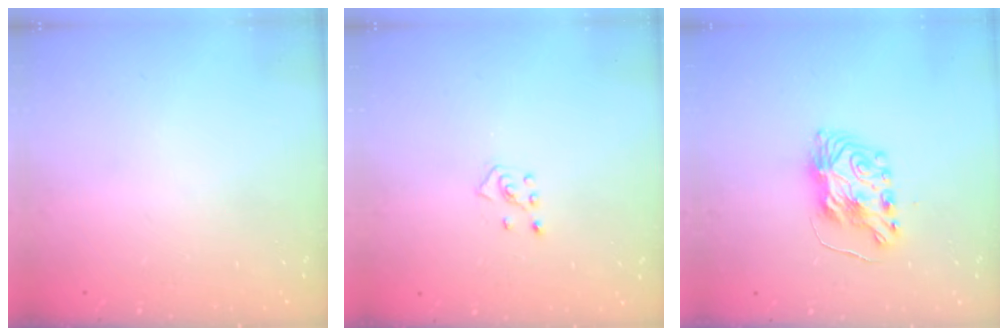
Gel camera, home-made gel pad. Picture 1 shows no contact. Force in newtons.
{"total": 4.2, "press": 4.1, "slide": 0.7}
{"total": 8.6, "press": 8.5, "slide": 0.7}